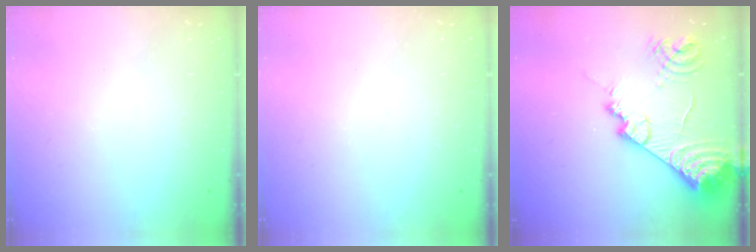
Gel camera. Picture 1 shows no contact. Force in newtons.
{"total": 0.0}
{"total": 20.1, "press": 20.0, "slide": 2.1}